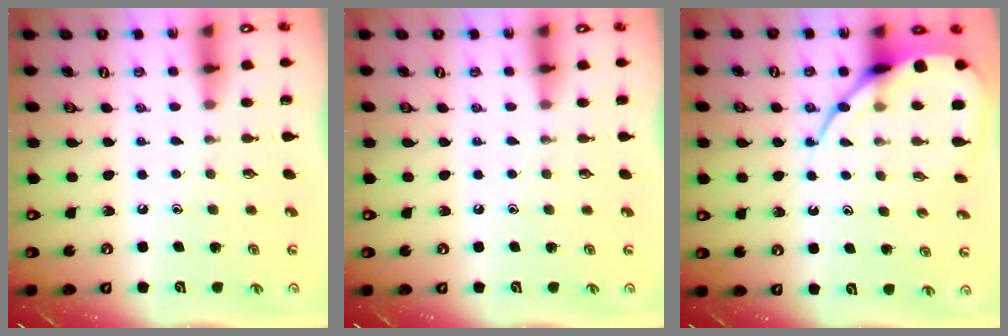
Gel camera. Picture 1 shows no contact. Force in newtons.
{"total": 0.0}
{"total": 10.4, "press": 10.3, "slide": 1.1}